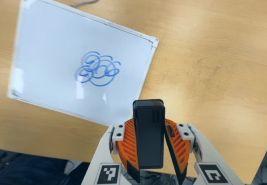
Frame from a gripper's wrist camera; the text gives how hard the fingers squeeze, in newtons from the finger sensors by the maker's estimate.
{"total": 6.7, "left": 6.7, "right": 6.7}